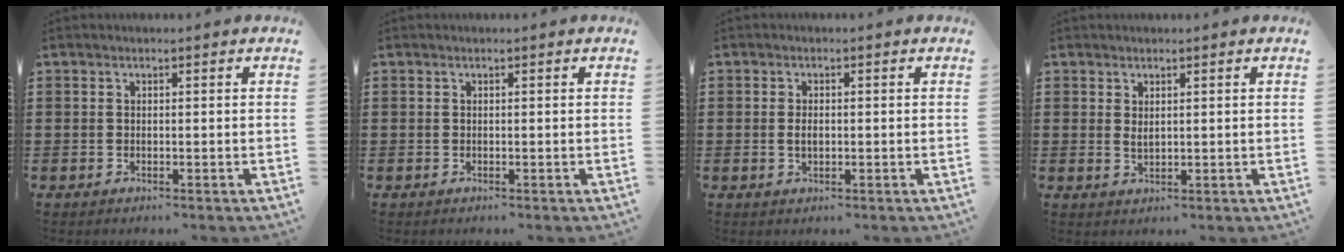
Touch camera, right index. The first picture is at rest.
{"total": 0.0}
{"total": 1.8, "force": [-0.1, 0.9, 1.6], "torque": [-0.032, 0.004, -0.003]}
{"total": 1.5, "force": [0.8, 0.6, 1.2], "torque": [-0.025, 0.002, 0.014]}